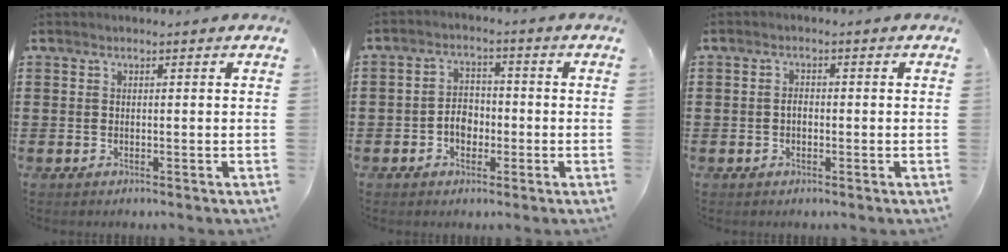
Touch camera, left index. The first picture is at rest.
{"total": 3.9, "force": [-1.3, 2.8, 2.3], "torque": [-0.048, 0.007, -0.027]}
{"total": 1.7, "force": [-0.3, 1.0, 1.4], "torque": [-0.027, 0.003, -0.005]}